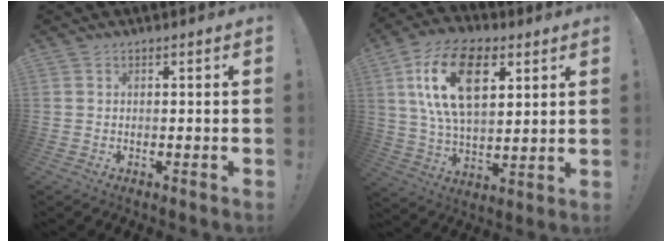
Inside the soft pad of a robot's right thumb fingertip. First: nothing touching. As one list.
[{"total": 20.2, "force": [8.0, 11.7, 14.4], "torque": [-0.256, -0.021, 0.137]}]